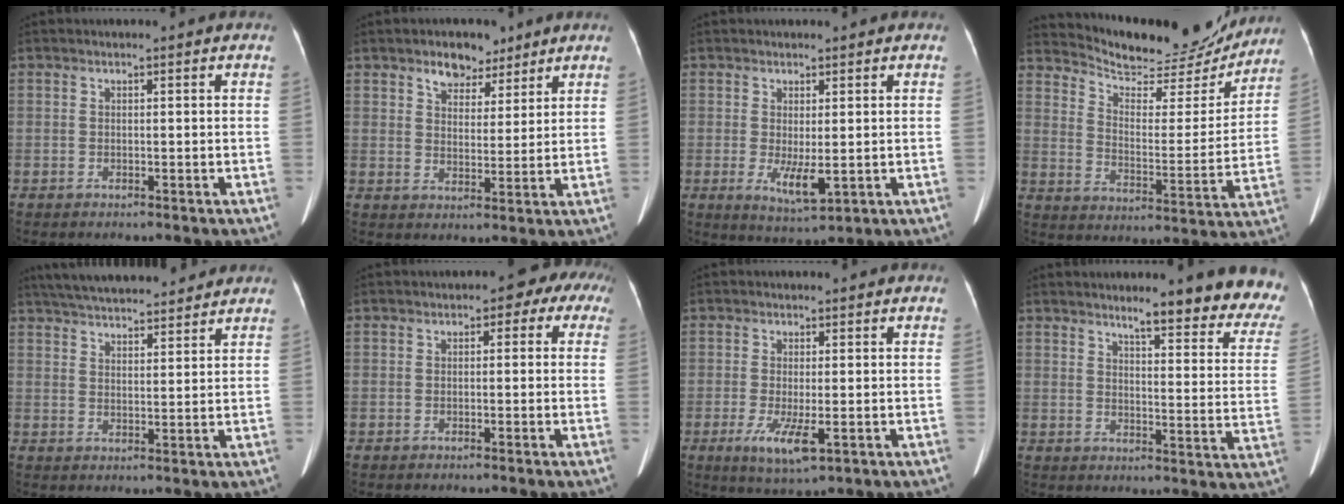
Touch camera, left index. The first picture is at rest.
{"total": 5.9, "force": [4.3, 3.3, 2.4], "torque": [-0.037, 0.010, 0.072]}
{"total": 4.5, "force": [0.0, 1.3, 4.3], "torque": [-0.078, -0.013, 0.010]}
{"total": 18.3, "force": [17.3, 4.1, 4.1], "torque": [-0.060, -0.022, 0.239]}
{"total": 16.4, "force": [14.7, 3.2, 6.4], "torque": [-0.111, 0.040, 0.220]}
{"total": 4.2, "force": [1.0, 2.9, 2.9], "torque": [-0.014, 0.030, -0.001]}
{"total": 5.2, "force": [-1.5, 1.4, 4.8], "torque": [-0.090, -0.012, -0.020]}
{"total": 16.8, "force": [15.2, 2.0, 6.9], "torque": [-0.055, -0.063, 0.162]}